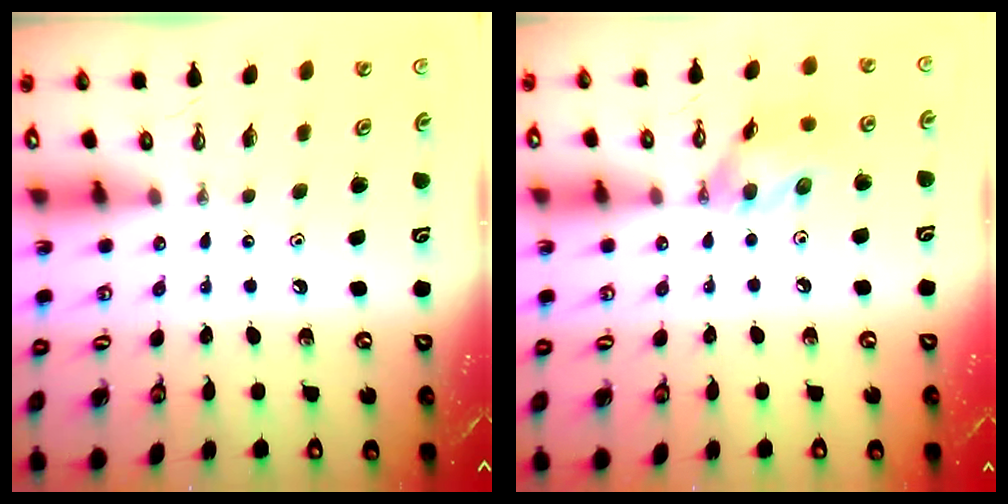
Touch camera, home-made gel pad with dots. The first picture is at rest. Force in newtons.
{"total": 10.9, "press": 10.7, "slide": 1.8}